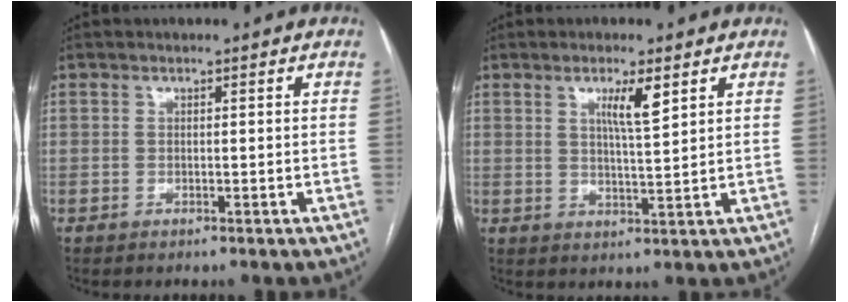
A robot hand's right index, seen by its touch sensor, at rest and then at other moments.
{"total": 4.8, "force": [2.4, 0.2, 4.1], "torque": [-0.071, -0.004, 0.042]}